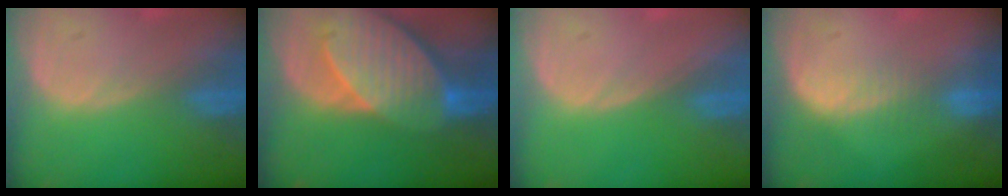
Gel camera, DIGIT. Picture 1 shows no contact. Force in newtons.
{"total": 10.7, "press": 9.4, "slide": 5.2}
{"total": 0.0}
{"total": 3.1, "press": 2.6, "slide": 1.7}